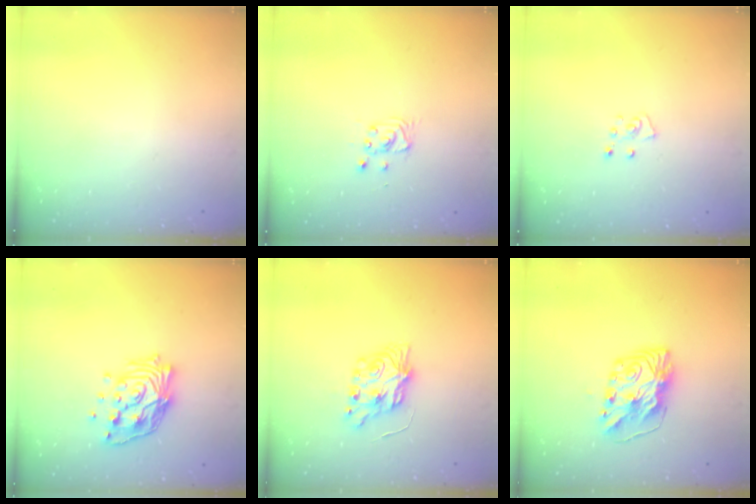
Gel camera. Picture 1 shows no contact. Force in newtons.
{"total": 2.9, "press": 2.9, "slide": 0.4}
{"total": 4.7, "press": 4.7, "slide": 0.5}
{"total": 14.9, "press": 14.8, "slide": 1.1}
{"total": 7.3, "press": 7.3, "slide": 0.2}
{"total": 10.9, "press": 10.9, "slide": 0.5}